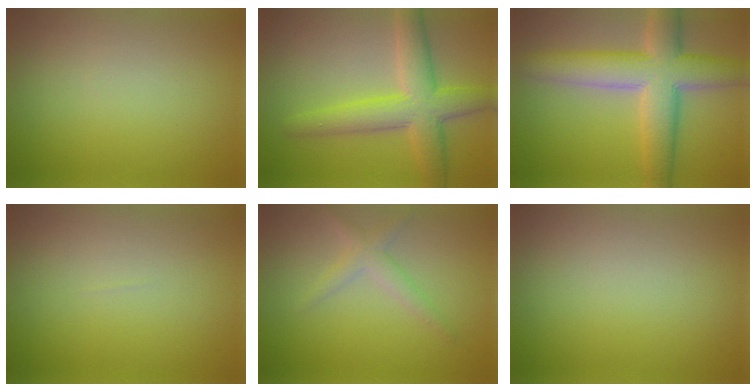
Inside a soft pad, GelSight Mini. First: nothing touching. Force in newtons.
{"total": 6.6, "press": 6.6, "slide": 0.2}
{"total": 8.8, "press": 8.8, "slide": 0.6}
{"total": 0.0}
{"total": 2.0, "press": 2.0, "slide": 0.1}
{"total": 0.0}